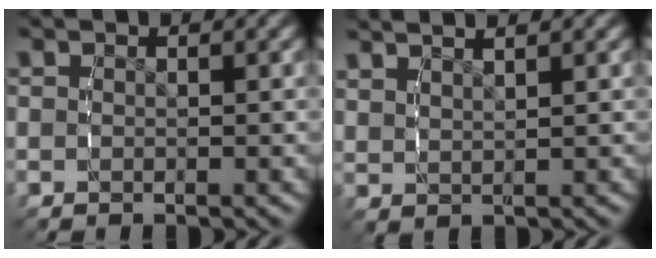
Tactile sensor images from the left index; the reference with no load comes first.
{"total": 3.1, "force": [2.8, 0.3, 1.3], "torque": [-0.020, 0.002, 0.057]}